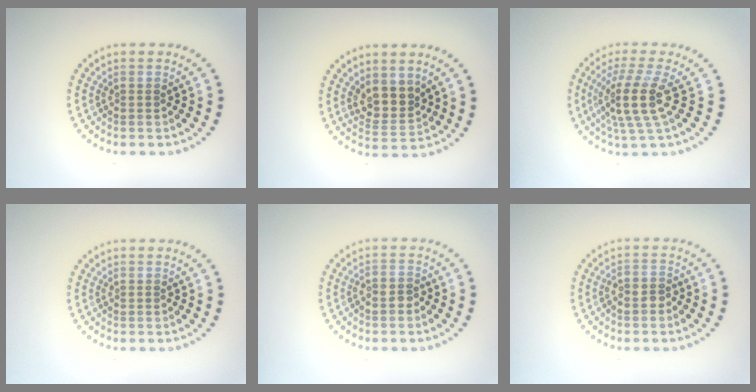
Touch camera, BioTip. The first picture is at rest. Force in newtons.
{"total": 3.1, "press": 2.6, "slide": 1.7}
{"total": 4.3, "press": 3.3, "slide": 2.7}
{"total": 0.0}
{"total": 1.2, "press": 0.9, "slide": 0.7}
{"total": 1.3, "press": 1.1, "slide": 0.7}